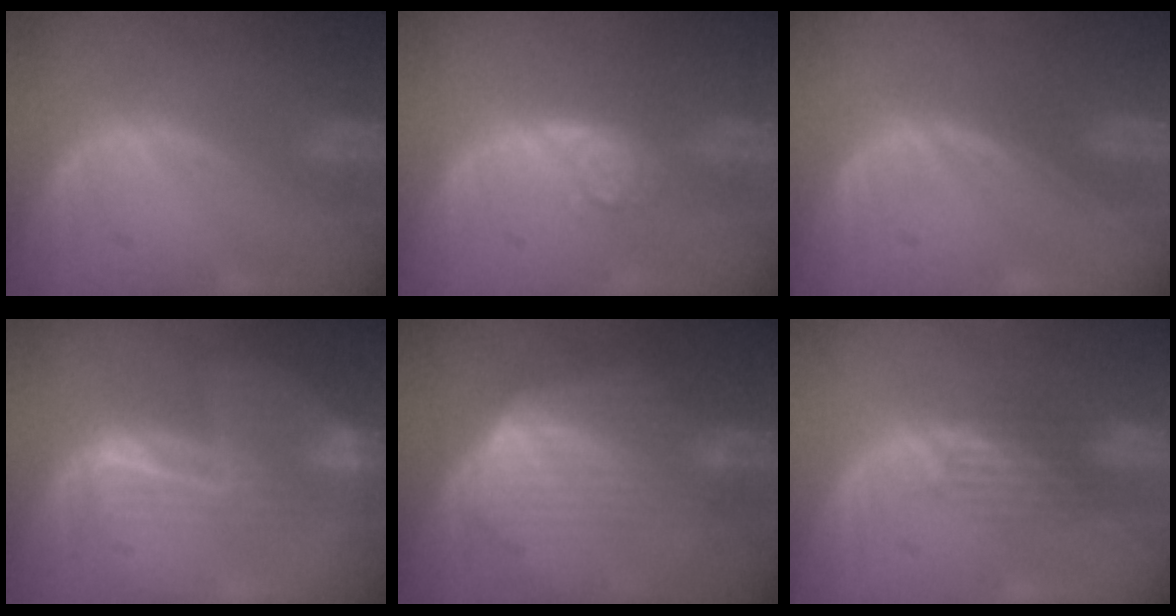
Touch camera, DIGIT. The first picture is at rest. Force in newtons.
{"total": 4.0, "press": 3.6, "slide": 1.7}
{"total": 0.0}
{"total": 8.1, "press": 7.0, "slide": 4.0}
{"total": 7.0, "press": 6.4, "slide": 2.8}
{"total": 3.3, "press": 3.1, "slide": 1.1}